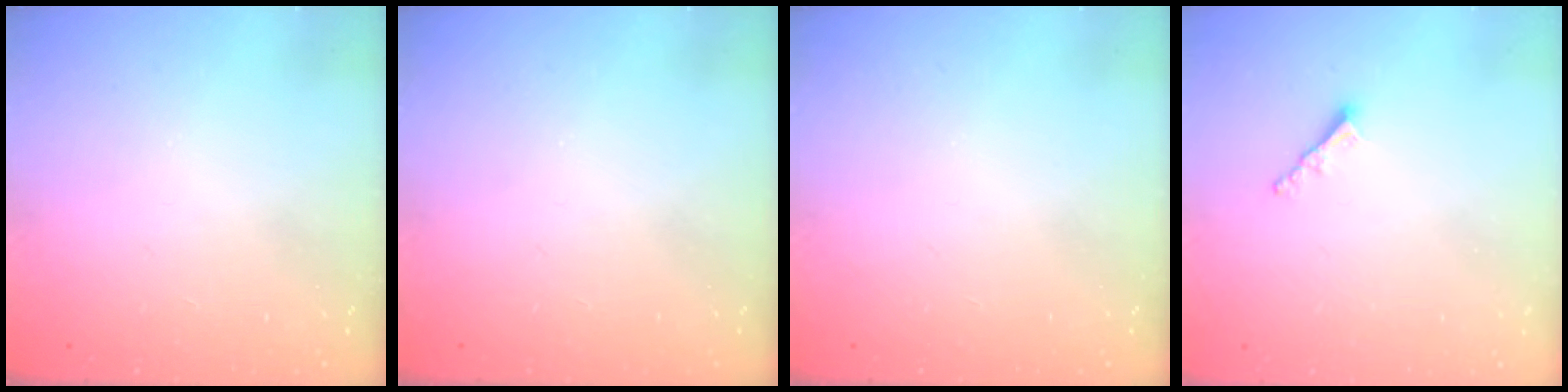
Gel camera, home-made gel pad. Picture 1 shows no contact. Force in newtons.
{"total": 0.0}
{"total": 0.0}
{"total": 2.3, "press": 2.3, "slide": 0.1}